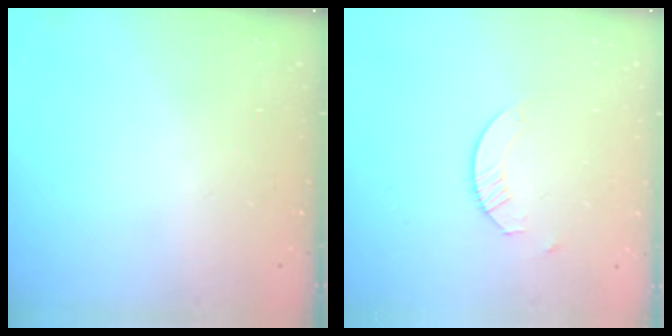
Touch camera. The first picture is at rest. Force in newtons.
{"total": 4.5, "press": 4.5, "slide": 0.5}